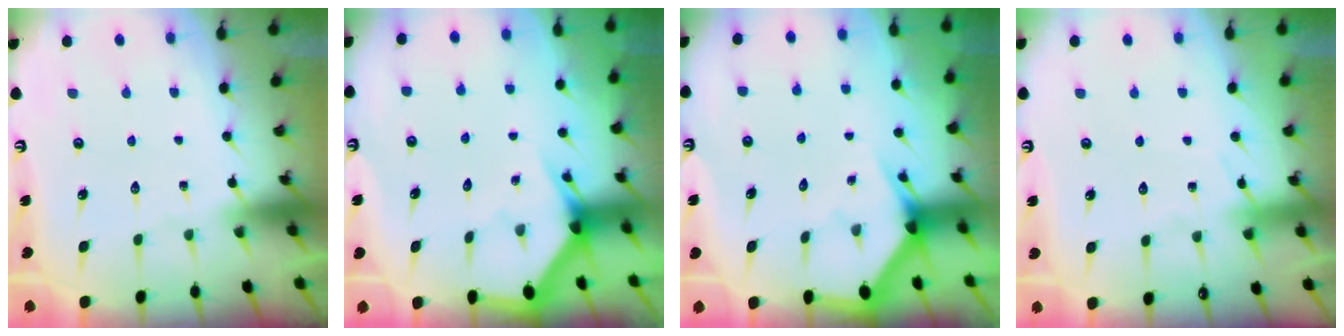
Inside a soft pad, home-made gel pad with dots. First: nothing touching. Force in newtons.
{"total": 2.9, "press": 2.9, "slide": 0.1}
{"total": 2.9, "press": 2.9, "slide": 0.1}
{"total": 3.9, "press": 3.9, "slide": 0.5}